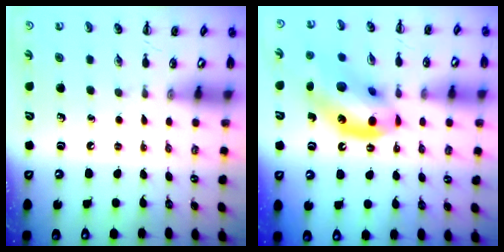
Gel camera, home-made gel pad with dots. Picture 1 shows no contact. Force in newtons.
{"total": 15.5, "press": 15.1, "slide": 3.4}